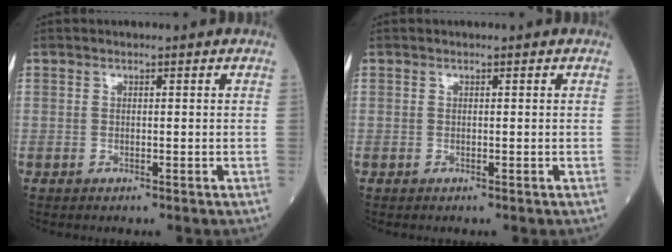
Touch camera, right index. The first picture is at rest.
{"total": 0.0}